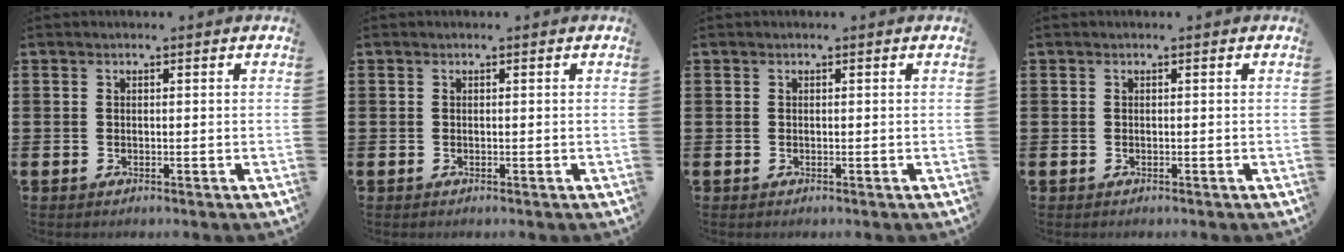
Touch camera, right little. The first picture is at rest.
{"total": 0.0}
{"total": 0.0}
{"total": 0.0}